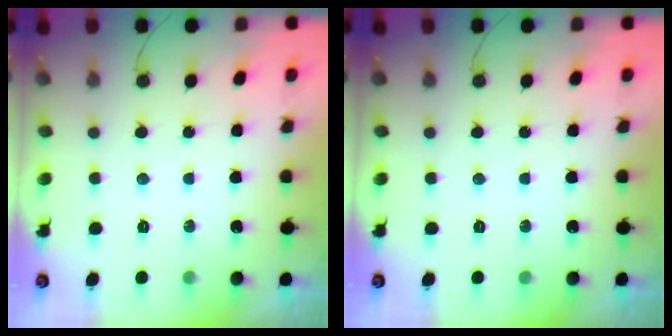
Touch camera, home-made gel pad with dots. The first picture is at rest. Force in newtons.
{"total": 0.0}